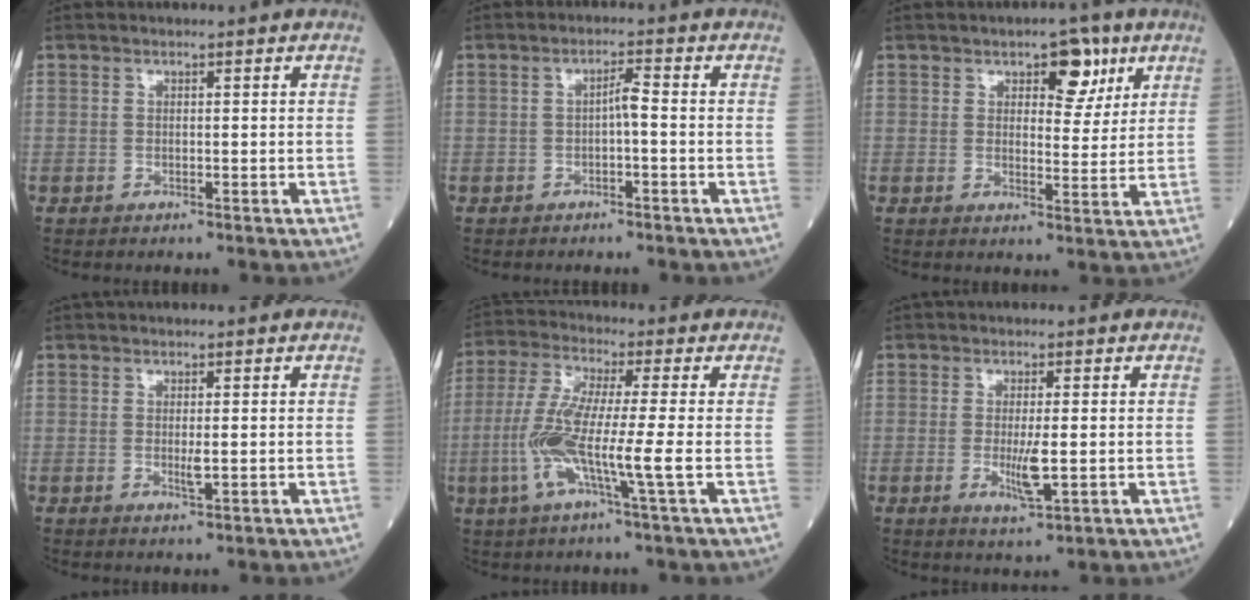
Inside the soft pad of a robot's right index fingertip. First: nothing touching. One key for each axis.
{"total": 2.2, "fx": -0.5, "fy": 0.2, "fz": 2.1, "tx": -0.033, "ty": 0.005, "tz": -0.010}
{"total": 5.9, "fx": 3.2, "fy": 2.8, "fz": 4.1, "tx": -0.049, "ty": 0.004, "tz": 0.042}
{"total": 1.5, "fx": -0.2, "fy": 0.1, "fz": 1.5, "tx": -0.030, "ty": -0.004, "tz": -0.003}
{"total": 9.3, "fx": -2.1, "fy": -0.3, "fz": 9.0, "tx": -0.188, "ty": -0.006, "tz": -0.049}
{"total": 4.3, "fx": -0.7, "fy": 0.6, "fz": 4.2, "tx": -0.081, "ty": -0.008, "tz": -0.010}